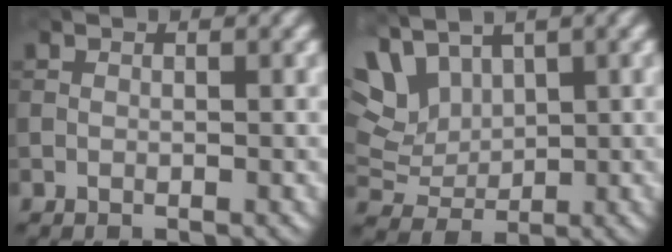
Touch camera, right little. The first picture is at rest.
{"total": 6.6, "force": [3.6, 3.8, 3.9], "torque": [-0.089, 0.021, 0.066]}